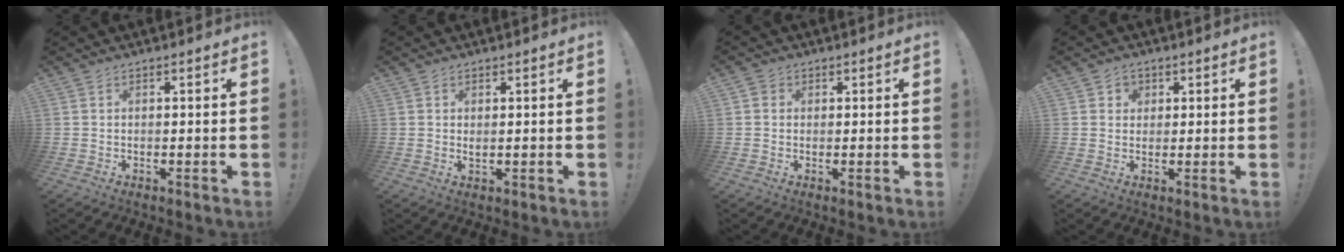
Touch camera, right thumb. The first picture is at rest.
{"total": 0.9, "force": [0.5, 0.5, 0.5], "torque": [-0.001, -0.004, 0.007]}
{"total": 1.8, "force": [0.6, 1.6, 0.5], "torque": [-0.006, 0.001, 0.010]}
{"total": 2.9, "force": [1.1, 2.6, 0.6], "torque": [-0.004, -0.004, 0.018]}